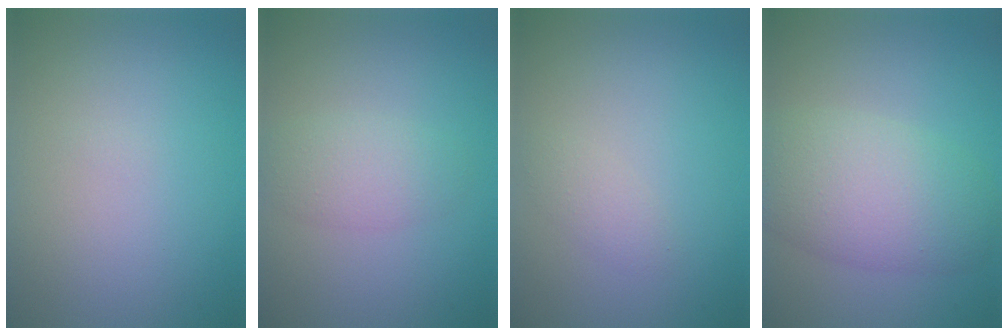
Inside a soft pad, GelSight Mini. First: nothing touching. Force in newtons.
{"total": 2.5, "press": 2.5, "slide": 0.0}
{"total": 1.1, "press": 1.1, "slide": 0.0}
{"total": 6.6, "press": 6.5, "slide": 0.4}